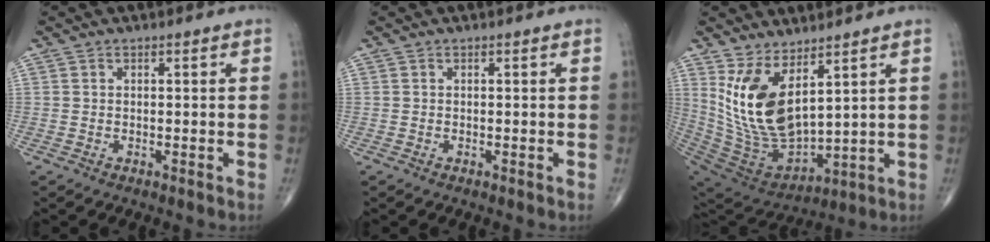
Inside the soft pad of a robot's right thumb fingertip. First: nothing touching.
{"total": 0.0}
{"total": 16.2, "force": [6.4, 7.5, 12.9], "torque": [-0.240, -0.054, 0.150]}